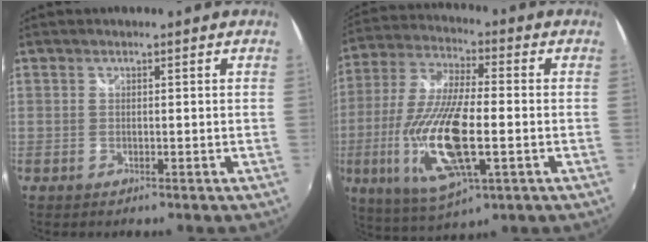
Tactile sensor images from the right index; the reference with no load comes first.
{"total": 19.0, "force": [-4.6, 5.6, 17.6], "torque": [-0.368, -0.020, -0.085]}